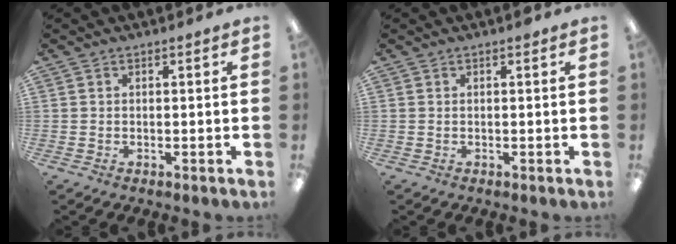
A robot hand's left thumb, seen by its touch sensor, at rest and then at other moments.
{"total": 0.0}